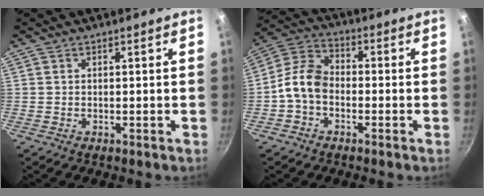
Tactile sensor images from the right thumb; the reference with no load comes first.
{"total": 8.2, "force": [-2.1, 5.8, 5.4], "torque": [-0.094, 0.036, -0.060]}